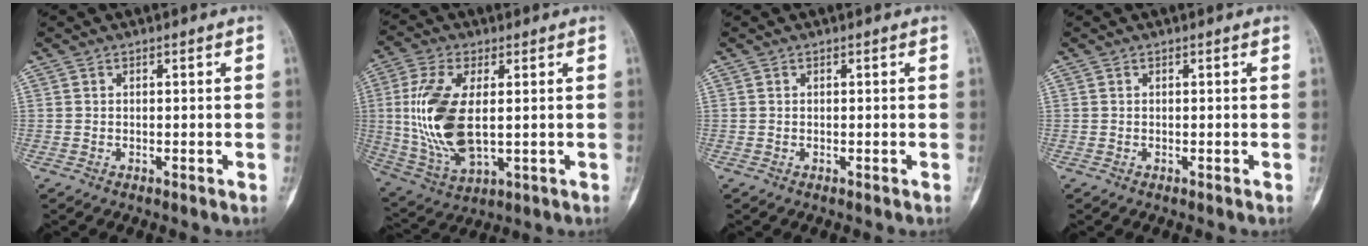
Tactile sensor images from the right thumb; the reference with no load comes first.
{"total": 15.8, "force": [0.9, 7.7, 13.8], "torque": [-0.291, -0.013, 0.029]}
{"total": 0.0}
{"total": 0.0}